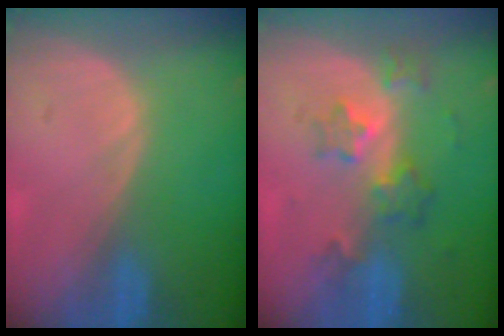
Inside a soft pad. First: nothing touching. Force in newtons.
{"total": 6.1, "press": 5.5, "slide": 2.7}